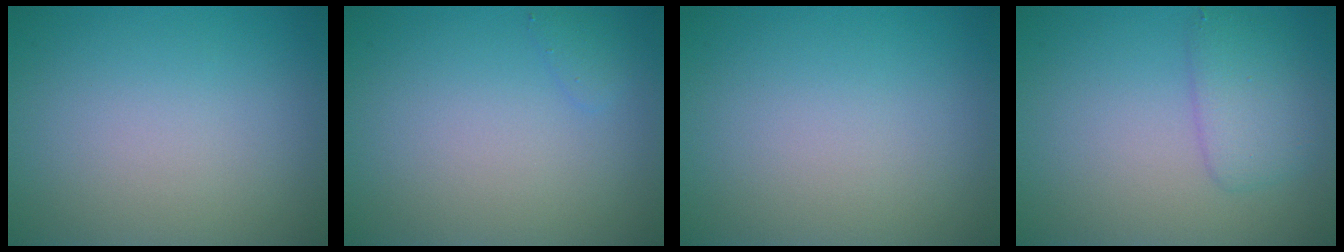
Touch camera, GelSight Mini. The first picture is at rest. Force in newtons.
{"total": 0.8, "press": 0.8, "slide": 0.1}
{"total": 0.0}
{"total": 2.8, "press": 2.8, "slide": 0.1}